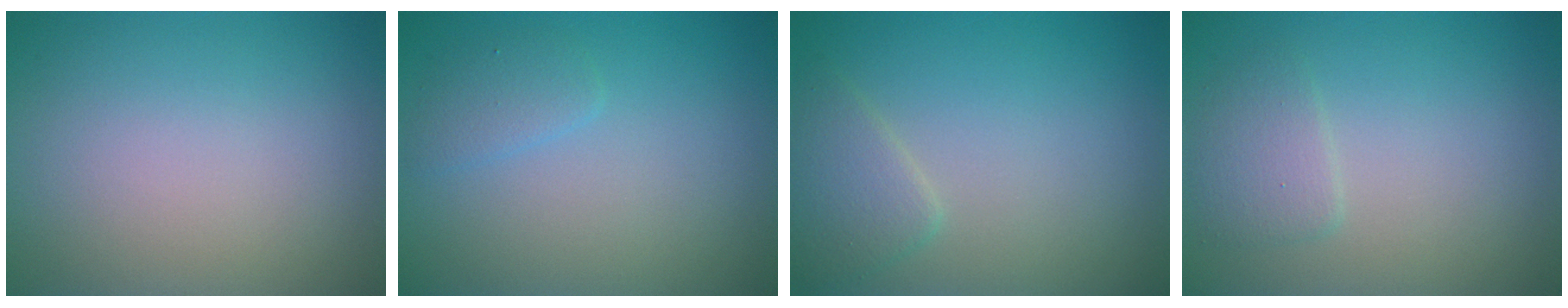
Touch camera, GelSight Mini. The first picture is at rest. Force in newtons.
{"total": 1.4, "press": 1.4, "slide": 0.1}
{"total": 2.3, "press": 2.3, "slide": 0.0}
{"total": 1.8, "press": 1.8, "slide": 0.1}